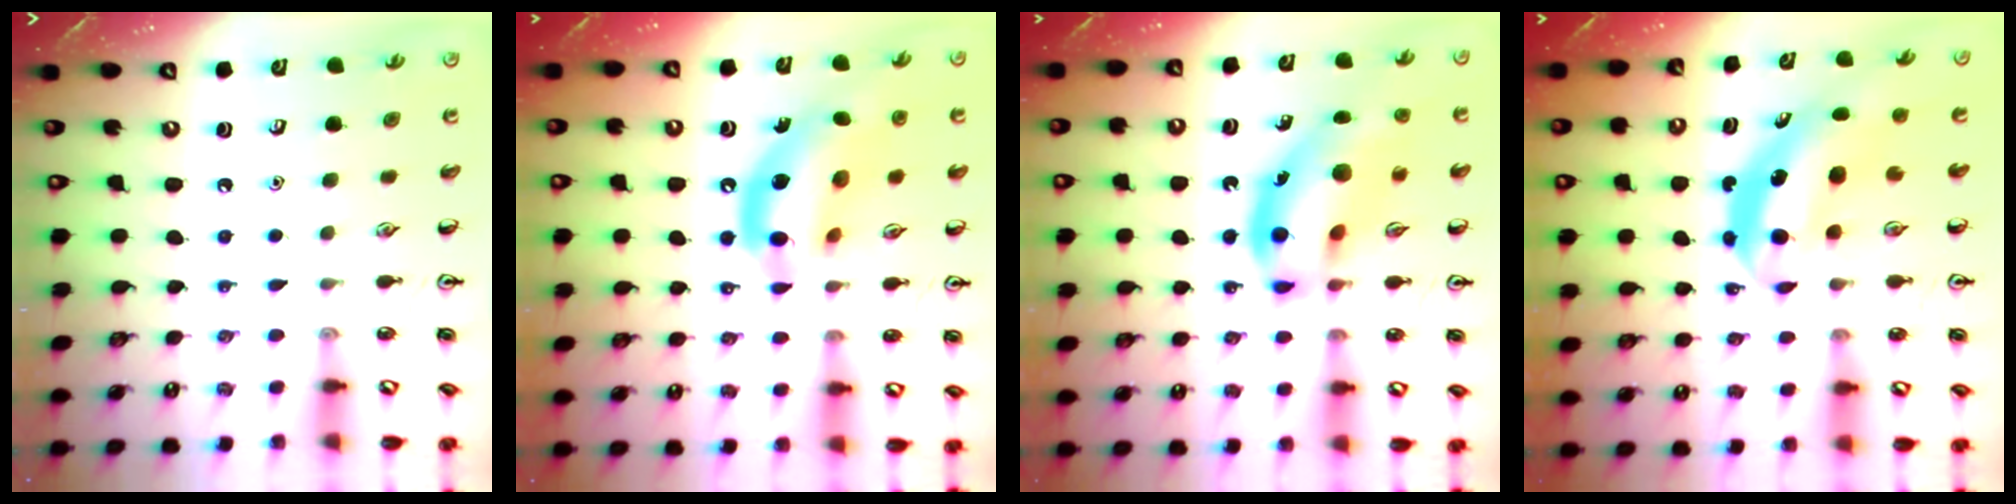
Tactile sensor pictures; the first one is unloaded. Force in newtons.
{"total": 14.2, "press": 13.7, "slide": 3.6}
{"total": 17.4, "press": 16.9, "slide": 4.5}
{"total": 5.4, "press": 5.3, "slide": 1.1}